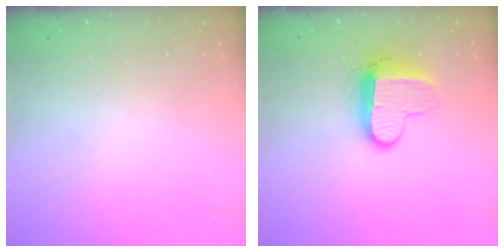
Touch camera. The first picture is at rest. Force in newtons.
{"total": 10.8, "press": 10.8, "slide": 0.9}